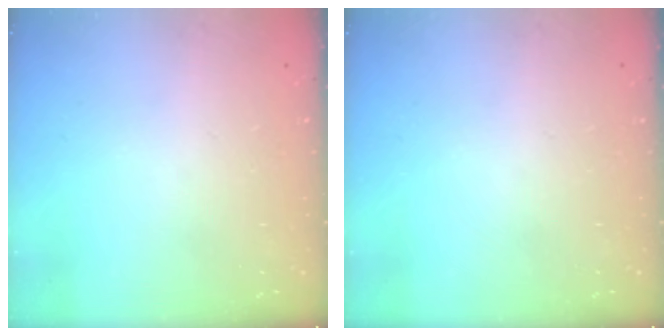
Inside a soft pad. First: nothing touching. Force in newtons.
{"total": 0.0}